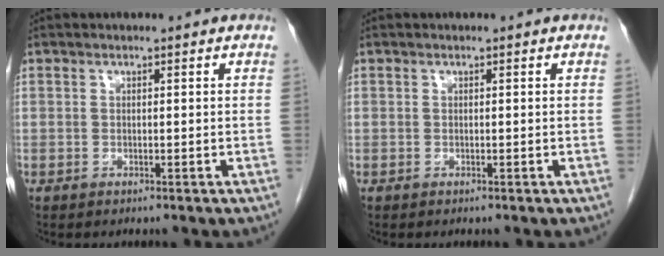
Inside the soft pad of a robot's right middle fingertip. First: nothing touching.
{"total": 0.0}